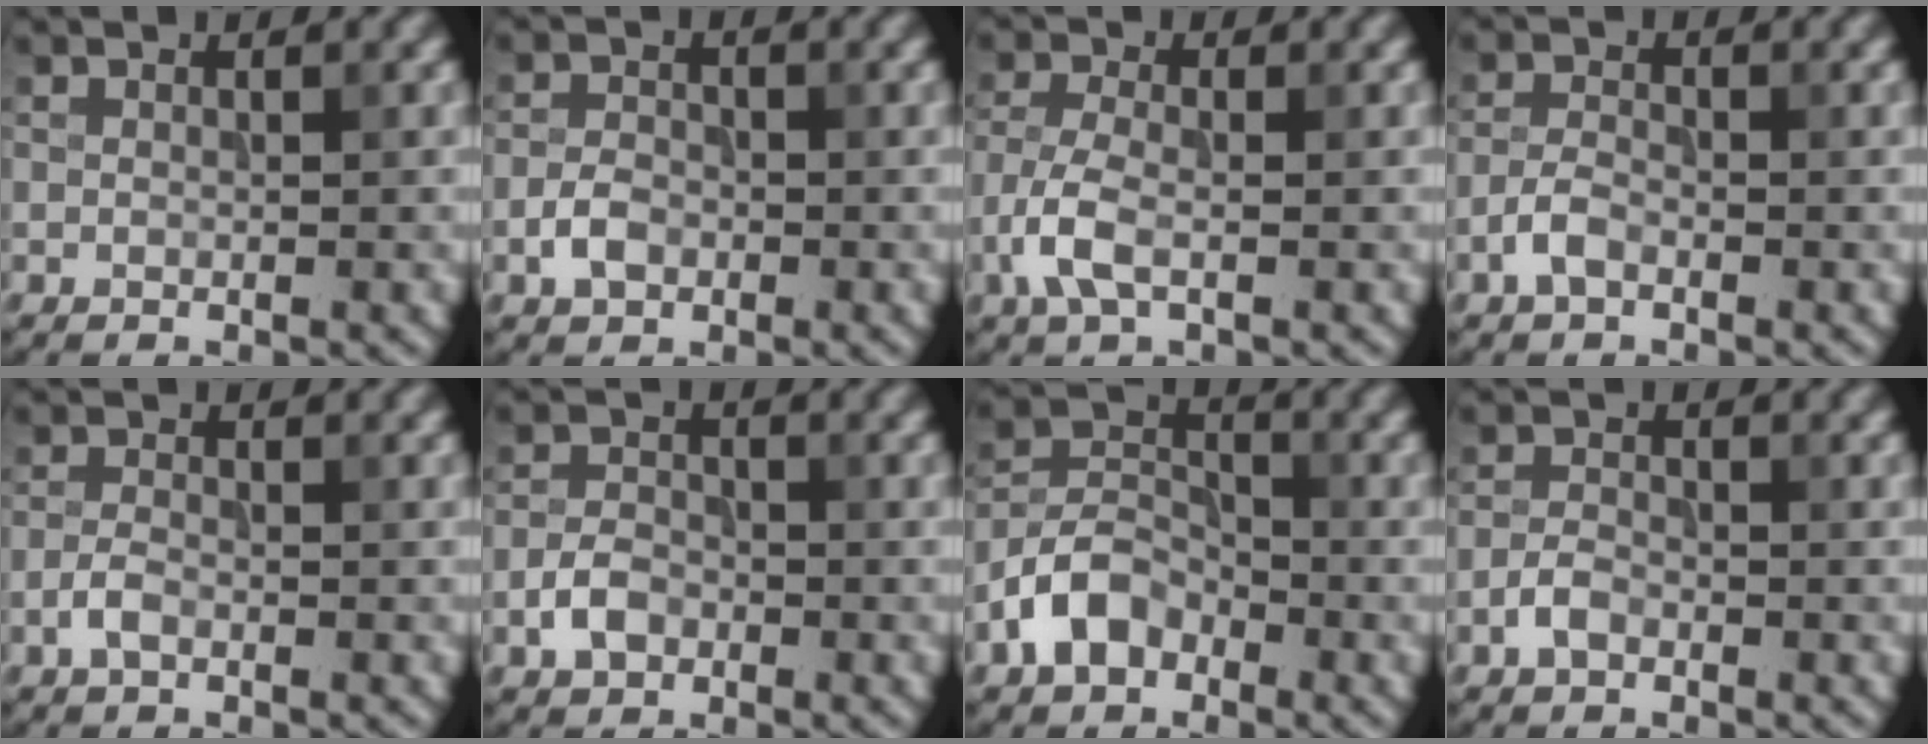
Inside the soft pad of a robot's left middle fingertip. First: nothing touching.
{"total": 2.3, "force": [-1.0, 1.6, 1.4], "torque": [-0.025, 0.004, -0.024]}
{"total": 3.5, "force": [-1.4, 1.6, 2.7], "torque": [-0.066, 0.000, -0.036]}
{"total": 1.9, "force": [-1.1, 0.9, 1.3], "torque": [-0.024, 0.005, -0.027]}
{"total": 1.6, "force": [-0.8, 0.7, 1.1], "torque": [-0.023, 0.003, -0.021]}
{"total": 2.6, "force": [-1.2, 1.8, 1.4], "torque": [-0.024, 0.005, -0.029]}
{"total": 4.7, "force": [-2.5, 3.1, 2.5], "torque": [-0.049, 0.007, -0.056]}
{"total": 1.8, "force": [-1.0, 1.0, 1.1], "torque": [-0.020, 0.004, -0.024]}